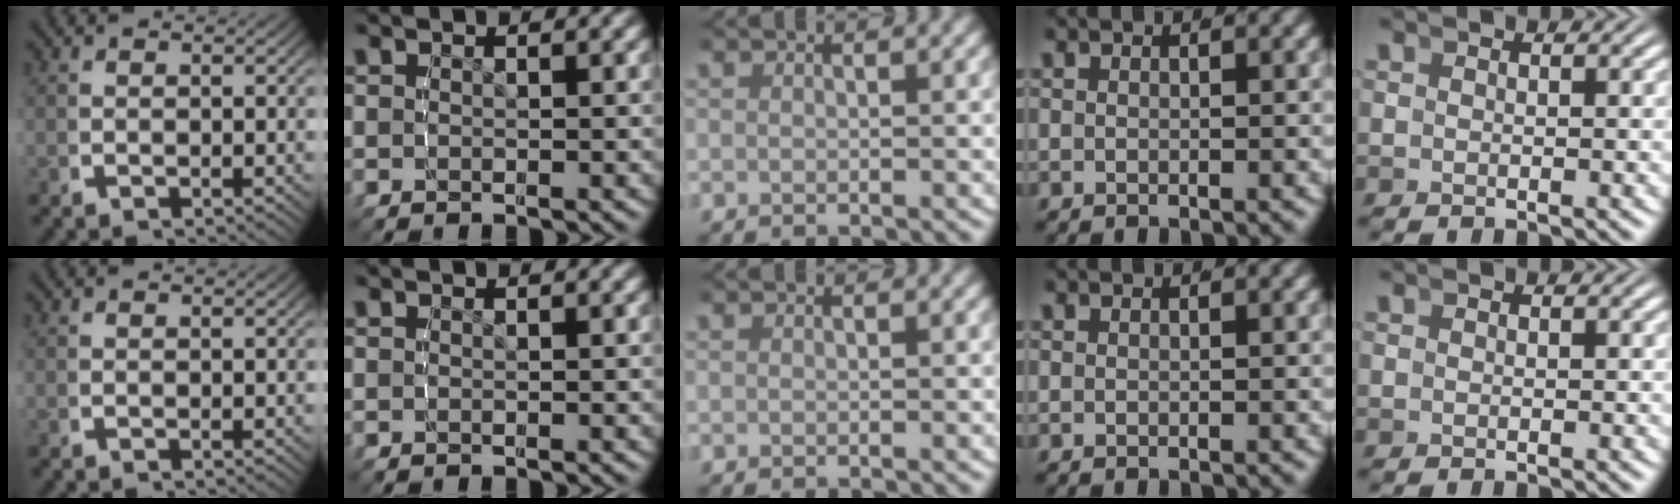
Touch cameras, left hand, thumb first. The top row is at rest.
{}